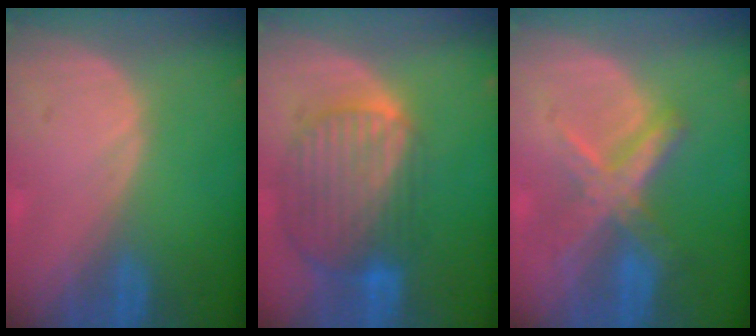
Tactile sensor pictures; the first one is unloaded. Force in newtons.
{"total": 10.3, "press": 8.7, "slide": 5.6}
{"total": 7.3, "press": 6.2, "slide": 3.8}